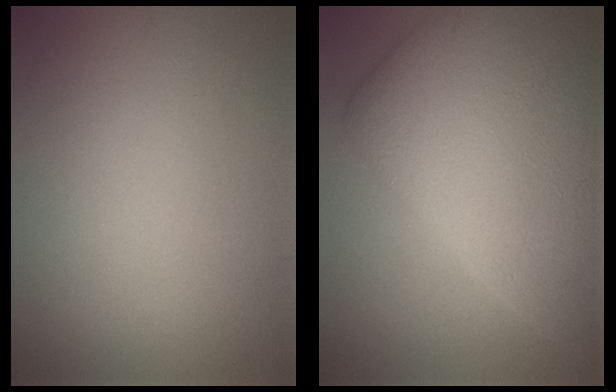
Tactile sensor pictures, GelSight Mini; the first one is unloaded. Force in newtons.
{"total": 13.3, "press": 13.3, "slide": 0.3}